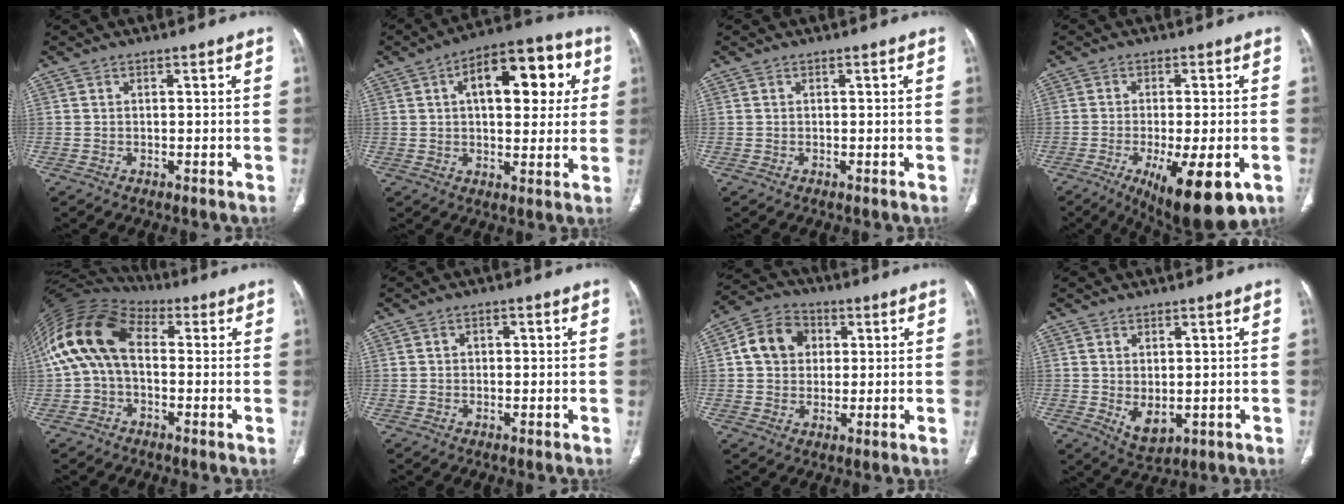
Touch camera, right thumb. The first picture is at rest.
{"total": 17.3, "force": [5.0, 8.8, 14.1], "torque": [-0.151, 0.018, 0.065]}
{"total": 0.0}
{"total": 15.3, "force": [-6.5, 5.1, 12.9], "torque": [-0.174, -0.008, -0.085]}
{"total": 15.0, "force": [1.3, 9.8, 11.4], "torque": [-0.225, 0.044, 0.014]}
{"total": 1.4, "force": [0.2, 1.1, 0.8], "torque": [-0.006, 0.003, 0.001]}
{"total": 9.9, "force": [2.0, 8.2, 5.1], "torque": [-0.067, 0.008, 0.024]}
{"total": 5.0, "force": [-0.4, 2.9, 4.1], "torque": [-0.062, -0.010, 0.012]}